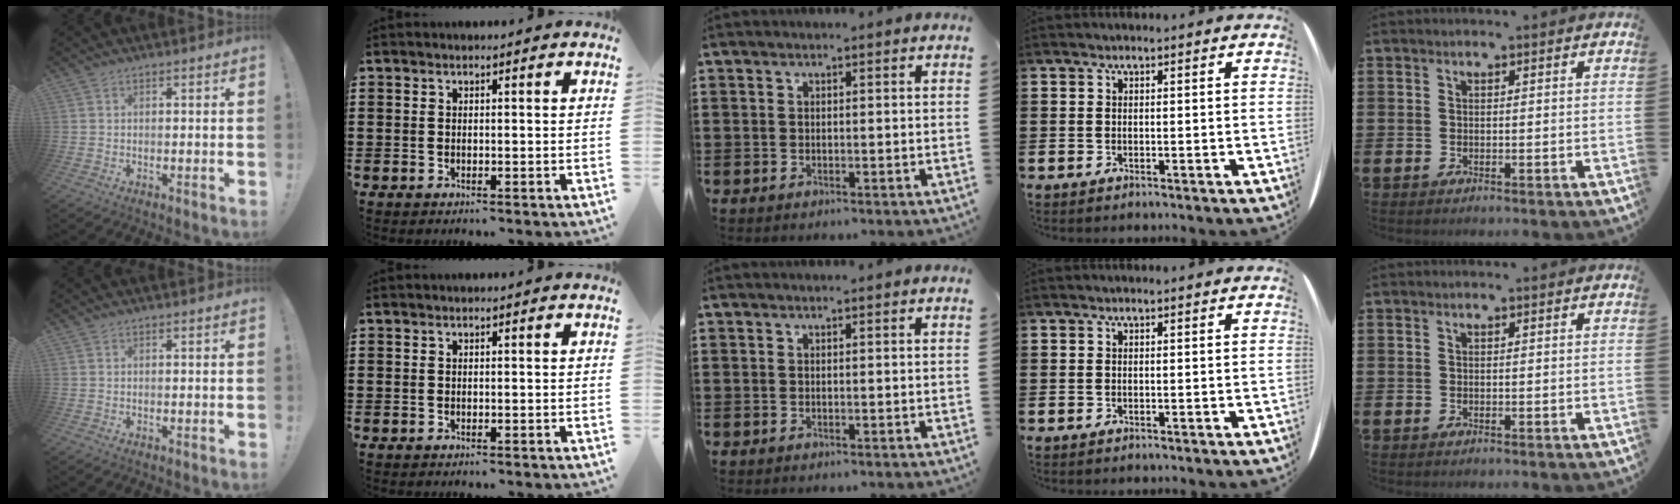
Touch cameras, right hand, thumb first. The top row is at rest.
{}